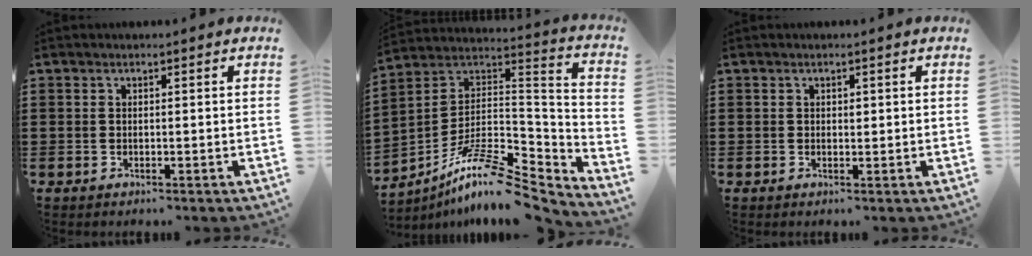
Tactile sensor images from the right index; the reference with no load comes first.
{"total": 12.4, "force": [-8.5, 3.7, 8.2], "torque": [-0.154, 0.011, -0.162]}
{"total": 0.6, "force": [0.2, 0.5, 0.4], "torque": [0.000, -0.002, 0.003]}